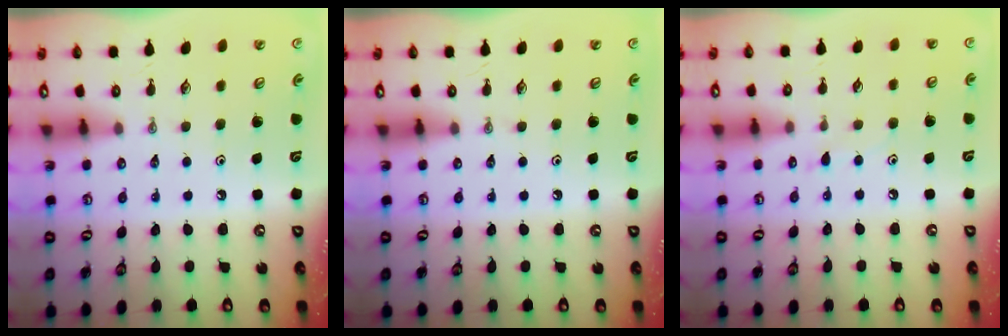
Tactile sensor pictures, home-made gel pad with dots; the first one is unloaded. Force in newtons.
{"total": 0.0}
{"total": 4.8, "press": 4.8, "slide": 0.5}